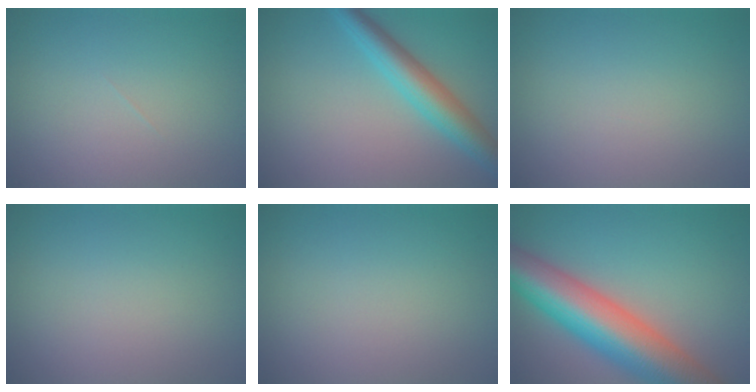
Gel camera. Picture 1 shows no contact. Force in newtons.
{"total": 4.8, "press": 4.8, "slide": 0.1}
{"total": 0.0}
{"total": 0.0}
{"total": 0.0}
{"total": 12.1, "press": 12.1, "slide": 0.5}